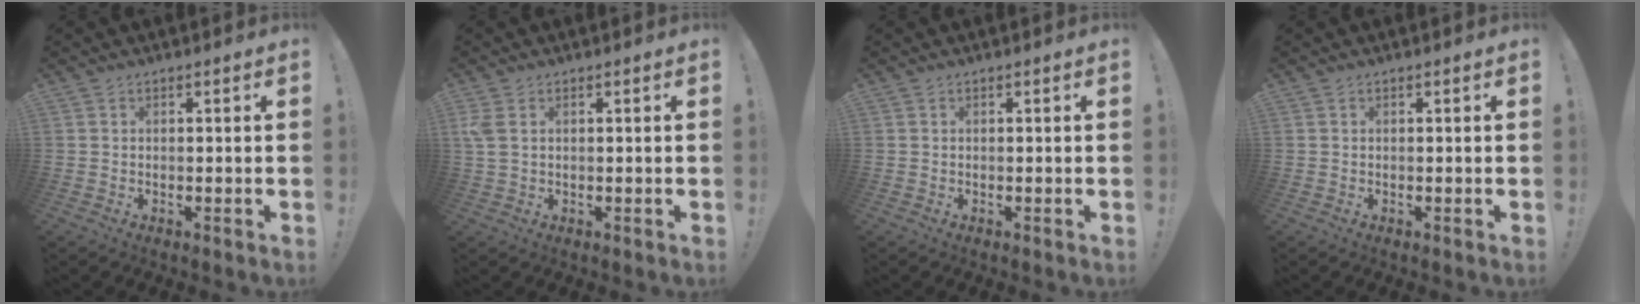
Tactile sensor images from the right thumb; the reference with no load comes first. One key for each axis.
{"total": 3.2, "fx": 1.2, "fy": 1.5, "fz": 2.6, "tx": -0.067, "ty": 0.001, "tz": 0.023}
{"total": 0.0}
{"total": 0.0}